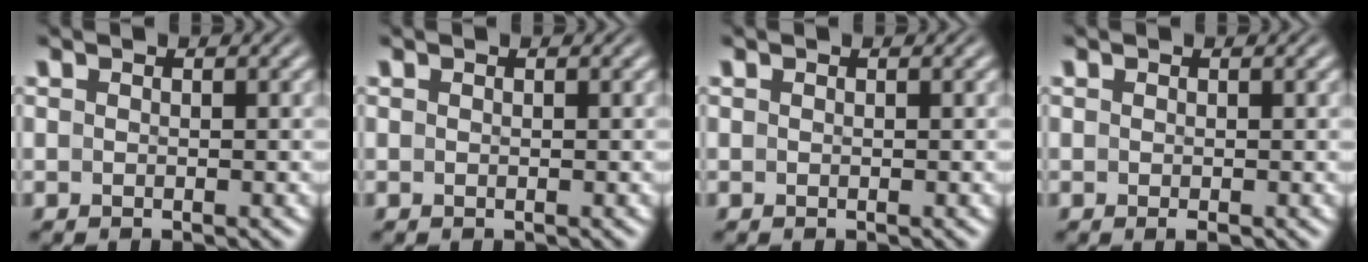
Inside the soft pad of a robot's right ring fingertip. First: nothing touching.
{"total": 0.0}
{"total": 0.0}
{"total": 0.7, "force": [-0.5, 0.2, 0.4], "torque": [-0.007, -0.003, -0.006]}